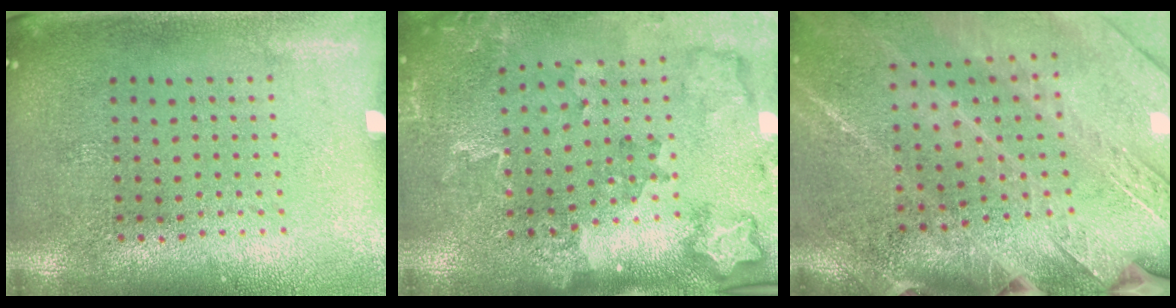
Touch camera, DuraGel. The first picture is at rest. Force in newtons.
{"total": 1.9, "press": 1.8, "slide": 0.4}
{"total": 2.8, "press": 2.8, "slide": 0.7}